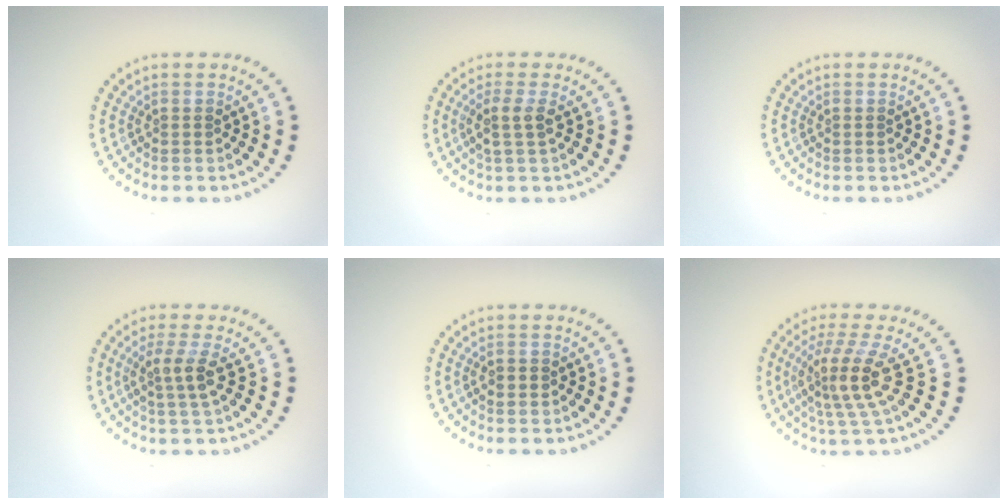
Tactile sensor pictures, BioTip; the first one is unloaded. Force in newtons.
{"total": 2.1, "press": 1.7, "slide": 1.2}
{"total": 0.0}
{"total": 2.6, "press": 2.0, "slide": 1.6}
{"total": 1.4, "press": 1.4, "slide": 0.1}
{"total": 4.3, "press": 3.1, "slide": 3.0}